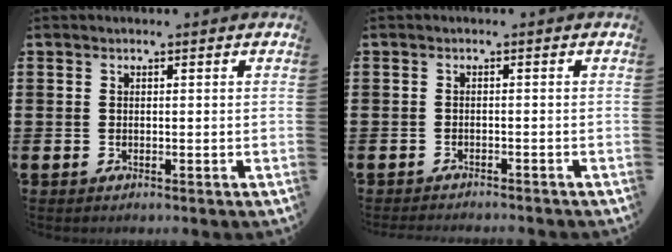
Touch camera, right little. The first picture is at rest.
{"total": 1.0, "force": [-1.0, -0.1, 0.0], "torque": [-0.001, 0.000, -0.020]}